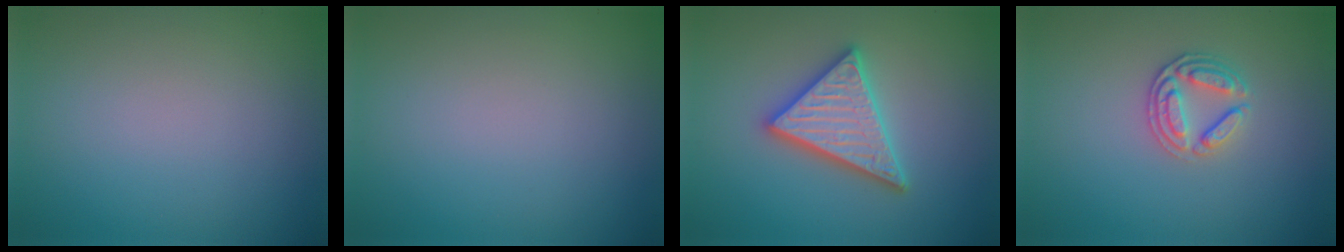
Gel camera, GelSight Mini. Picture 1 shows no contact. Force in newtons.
{"total": 0.0}
{"total": 4.7, "press": 4.6, "slide": 0.7}
{"total": 2.6, "press": 2.5, "slide": 0.7}